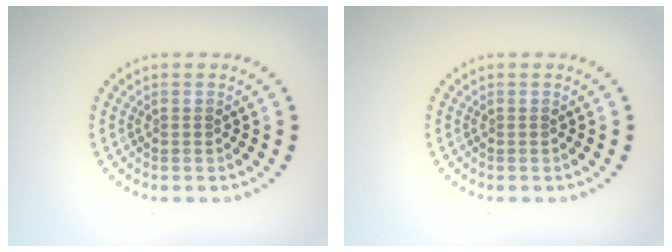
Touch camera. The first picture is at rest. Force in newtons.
{"total": 0.0}